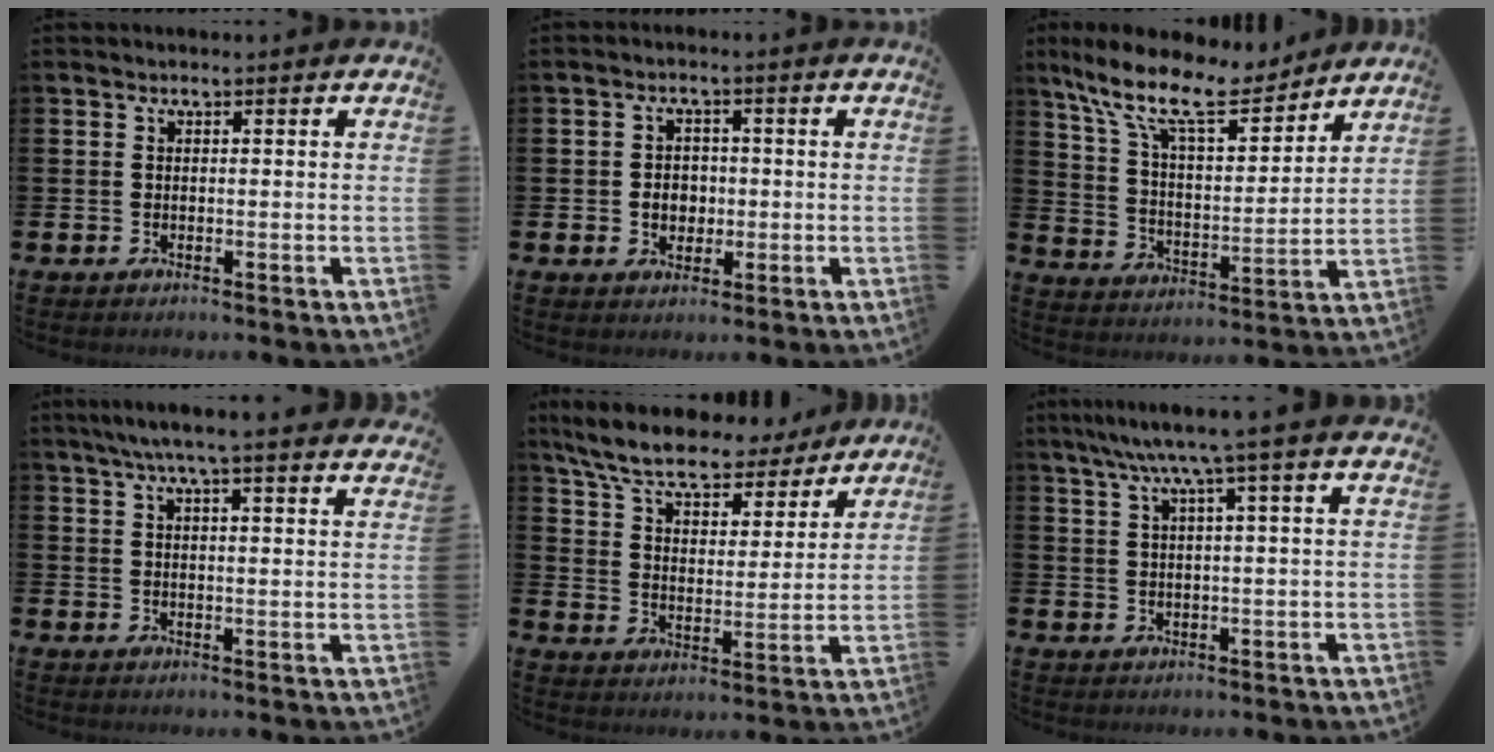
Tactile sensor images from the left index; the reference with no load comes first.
{"total": 3.0, "force": [-0.3, 2.6, 1.5], "torque": [-0.013, 0.001, -0.015]}
{"total": 12.8, "force": [10.7, 3.9, 6.0], "torque": [-0.153, -0.059, 0.186]}
{"total": 5.9, "force": [5.4, -0.1, 2.3], "torque": [-0.060, -0.017, 0.097]}
{"total": 8.4, "force": [7.6, 2.0, 3.0], "torque": [-0.087, -0.050, 0.130]}
{"total": 5.6, "force": [4.5, -0.4, 3.4], "torque": [-0.088, -0.007, 0.076]}